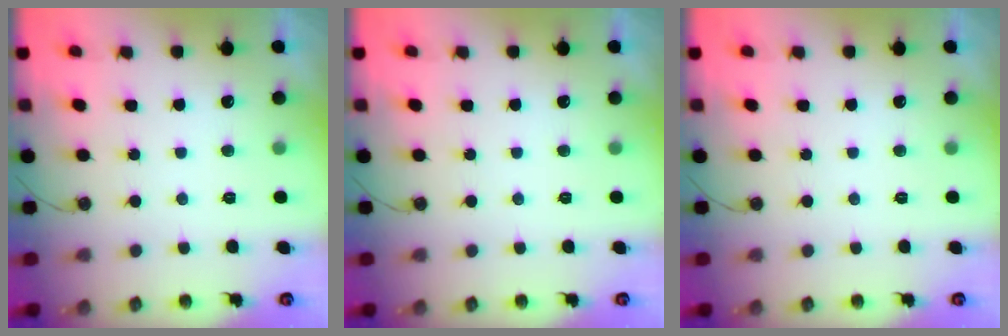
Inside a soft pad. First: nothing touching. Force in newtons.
{"total": 0.0}
{"total": 0.0}